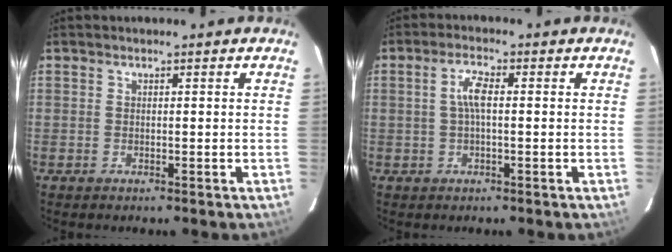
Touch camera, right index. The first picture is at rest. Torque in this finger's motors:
{"motor_torque": [0.29, 0.04, 0.19, 0.08]}